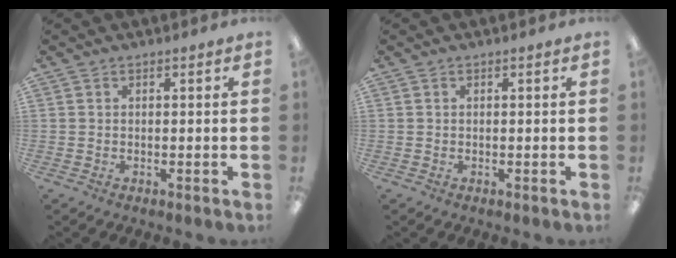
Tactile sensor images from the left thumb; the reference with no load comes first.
{"total": 0.0}